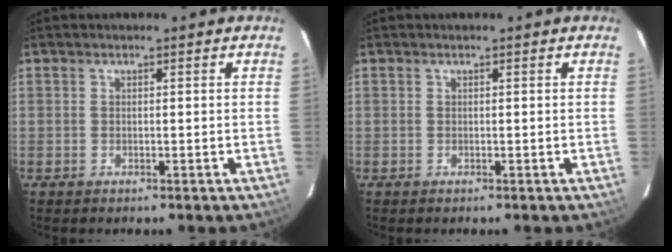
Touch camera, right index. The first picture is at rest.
{"total": 0.0}